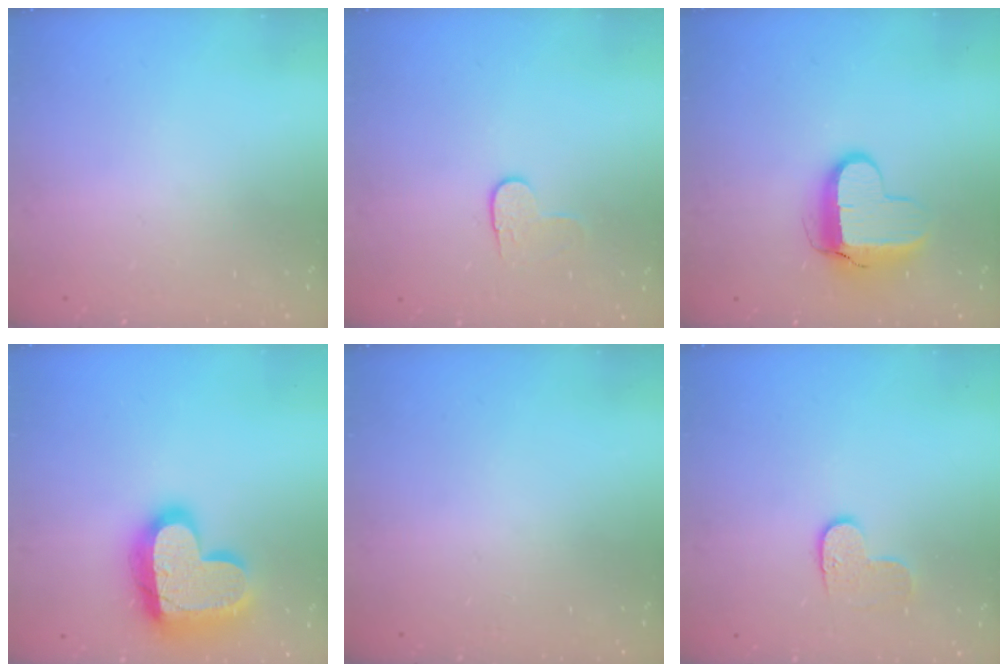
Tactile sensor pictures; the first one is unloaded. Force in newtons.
{"total": 5.3, "press": 5.3, "slide": 0.5}
{"total": 9.9, "press": 9.8, "slide": 0.9}
{"total": 22.4, "press": 22.4, "slide": 1.4}
{"total": 0.0}
{"total": 6.2, "press": 6.2, "slide": 0.3}